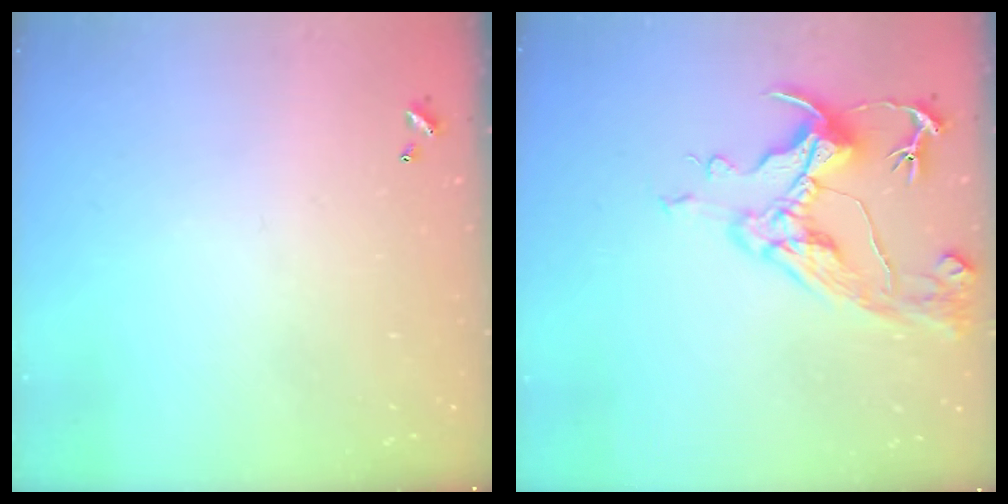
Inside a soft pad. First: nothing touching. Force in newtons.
{"total": 8.7, "press": 8.5, "slide": 1.4}